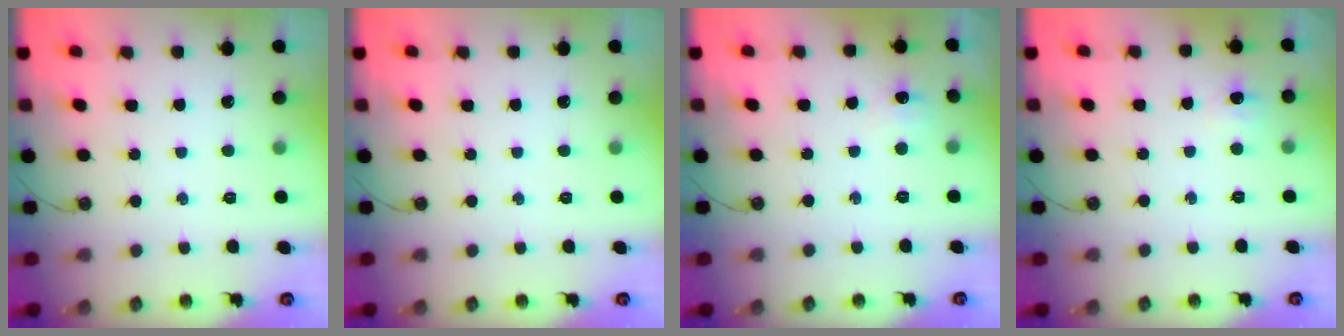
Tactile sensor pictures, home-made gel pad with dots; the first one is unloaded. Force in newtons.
{"total": 0.0}
{"total": 5.1, "press": 5.1, "slide": 0.7}
{"total": 3.6, "press": 3.5, "slide": 0.7}